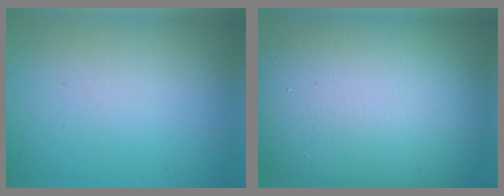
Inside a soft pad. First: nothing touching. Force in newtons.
{"total": 17.3, "press": 17.2, "slide": 1.1}